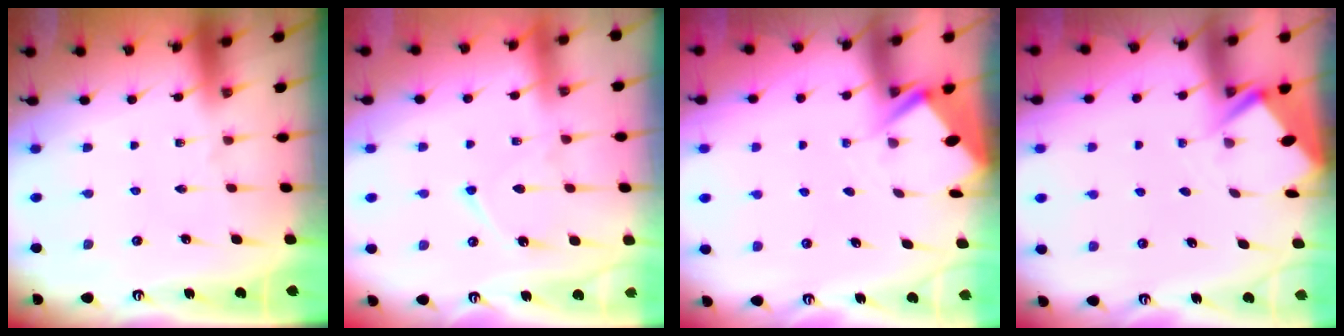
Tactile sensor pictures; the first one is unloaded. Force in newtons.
{"total": 9.3, "press": 9.2, "slide": 0.9}
{"total": 2.9, "press": 2.8, "slide": 0.4}
{"total": 2.9, "press": 2.8, "slide": 0.4}